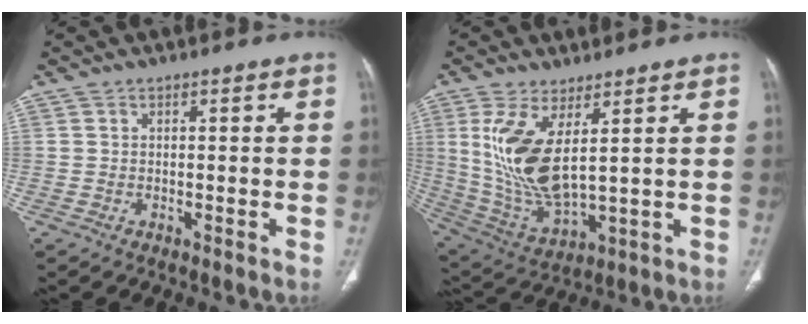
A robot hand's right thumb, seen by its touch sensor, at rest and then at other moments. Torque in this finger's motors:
{"motor_torque": [-0.41, 0.83, 0.50, 0.49, 0.17]}